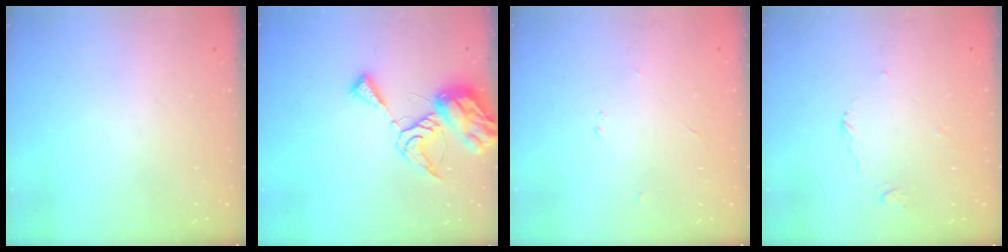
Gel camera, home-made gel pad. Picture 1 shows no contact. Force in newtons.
{"total": 9.9, "press": 9.9, "slide": 1.1}
{"total": 2.3, "press": 2.3, "slide": 0.3}
{"total": 3.3, "press": 3.2, "slide": 0.4}